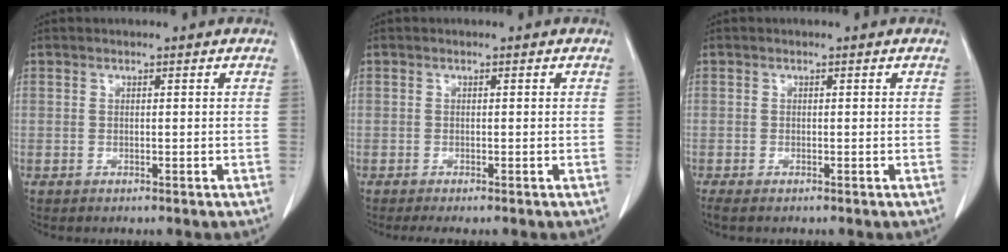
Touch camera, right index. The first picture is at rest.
{"total": 2.0, "force": [-1.5, 0.1, 1.2], "torque": [-0.017, -0.004, -0.022]}
{"total": 1.6, "force": [-1.3, 0.2, 0.9], "torque": [-0.013, -0.005, -0.019]}